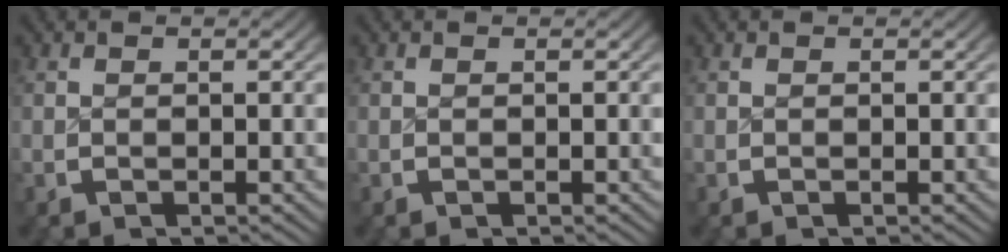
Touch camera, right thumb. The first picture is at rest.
{"total": 0.0}
{"total": 0.0}